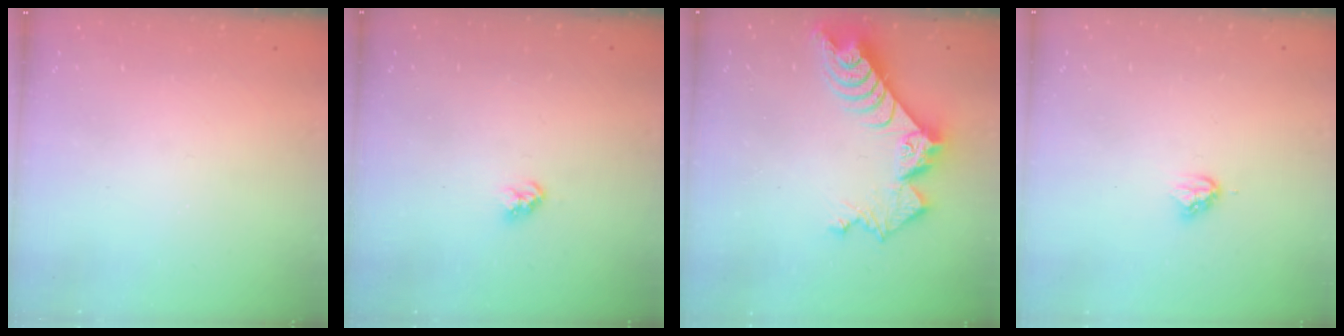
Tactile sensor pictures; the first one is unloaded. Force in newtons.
{"total": 3.0, "press": 3.0, "slide": 0.3}
{"total": 10.7, "press": 10.6, "slide": 1.1}
{"total": 3.8, "press": 3.8, "slide": 0.3}